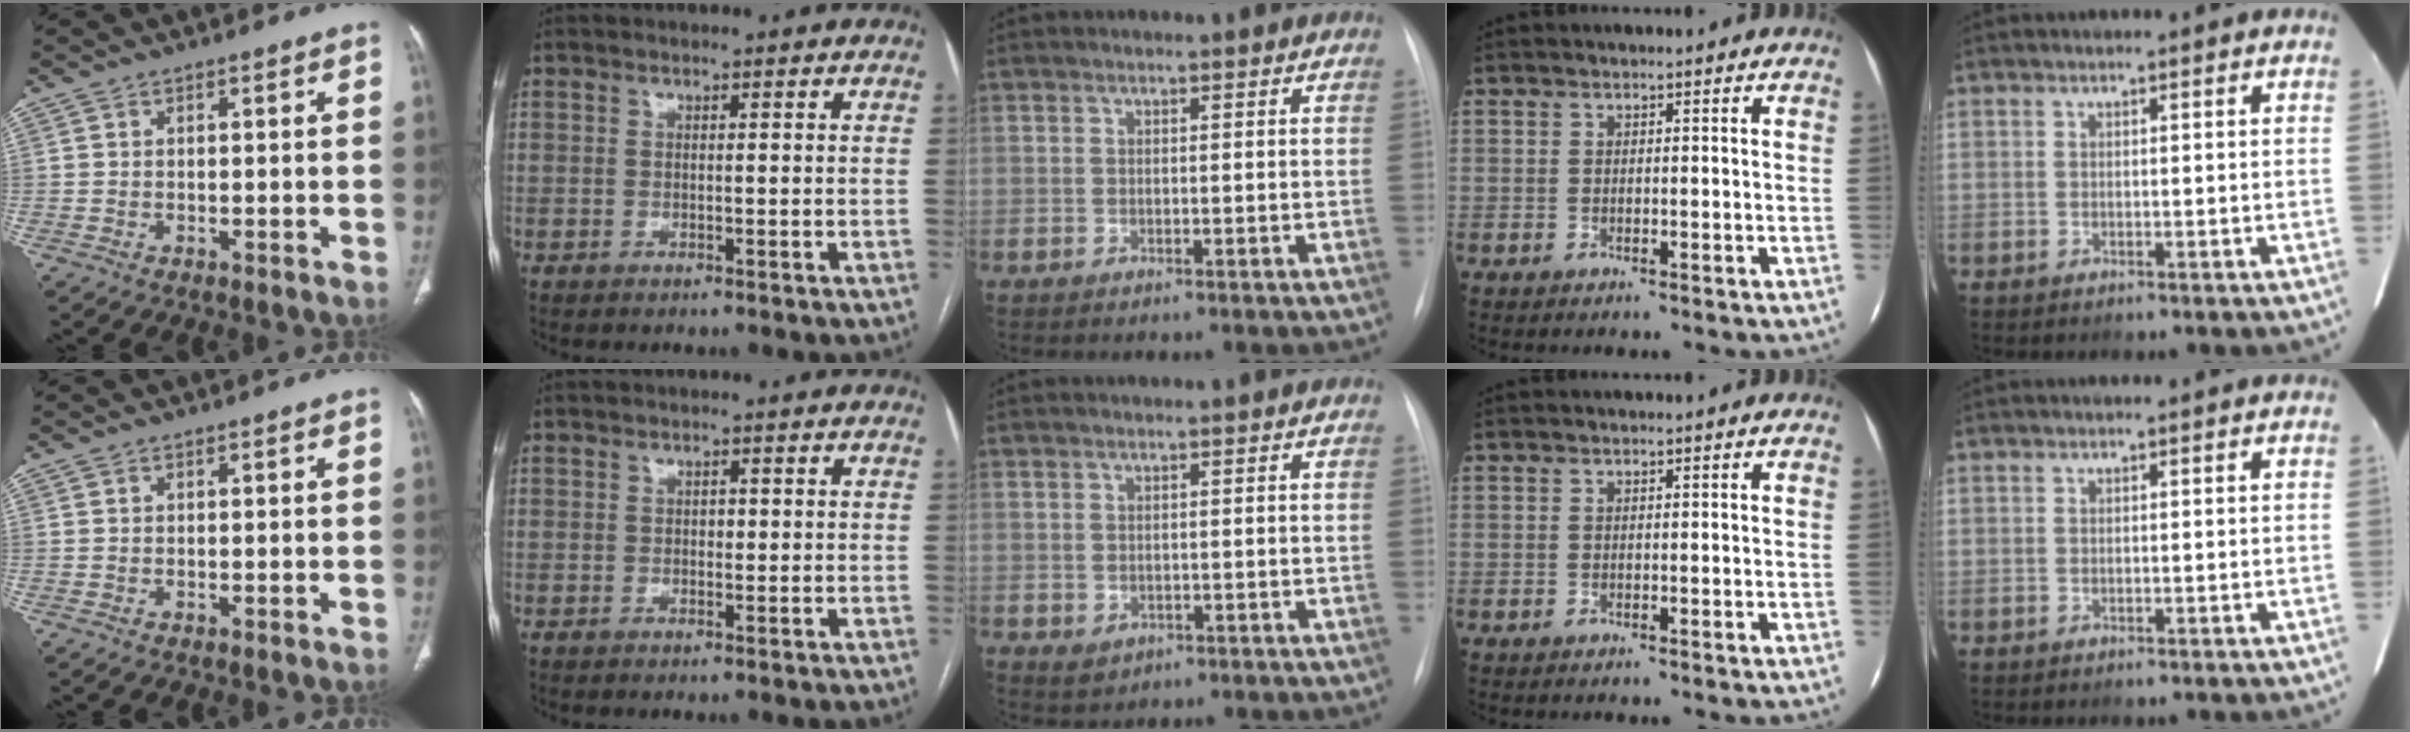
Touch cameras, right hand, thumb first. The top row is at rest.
{"index": {"total": 1.0, "force": [0.1, 0.7, 0.7], "torque": [-0.009, 0.002, 0.000]}, "middle": {"total": 1.9, "force": [-0.5, 1.6, 0.9], "torque": [-0.014, -0.002, 0.003]}}